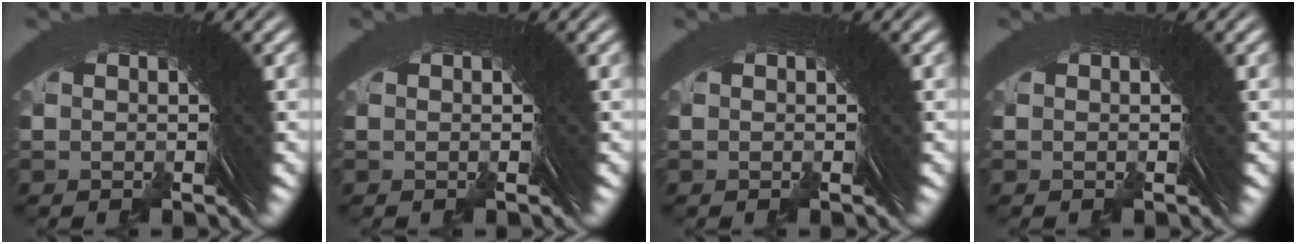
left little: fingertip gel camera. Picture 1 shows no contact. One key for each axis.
{"total": 0.0}
{"total": 0.0}
{"total": 0.0}